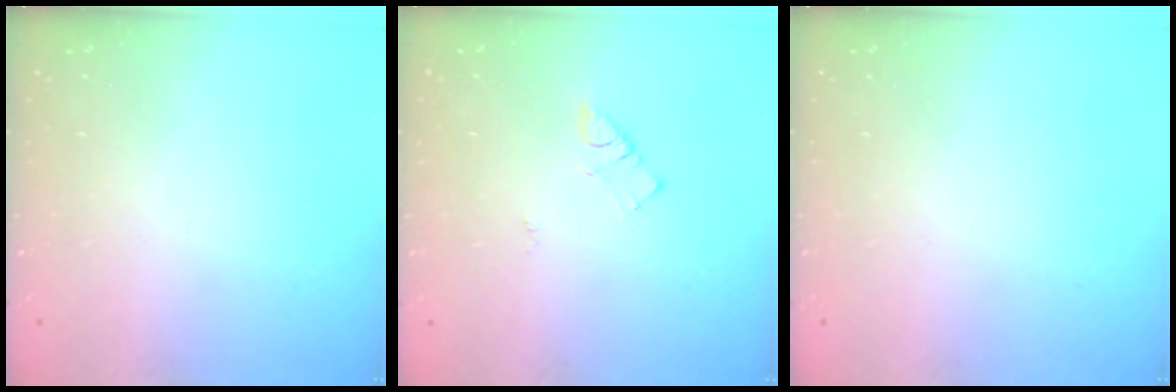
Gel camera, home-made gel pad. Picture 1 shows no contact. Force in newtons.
{"total": 3.9, "press": 3.9, "slide": 0.5}
{"total": 0.0}